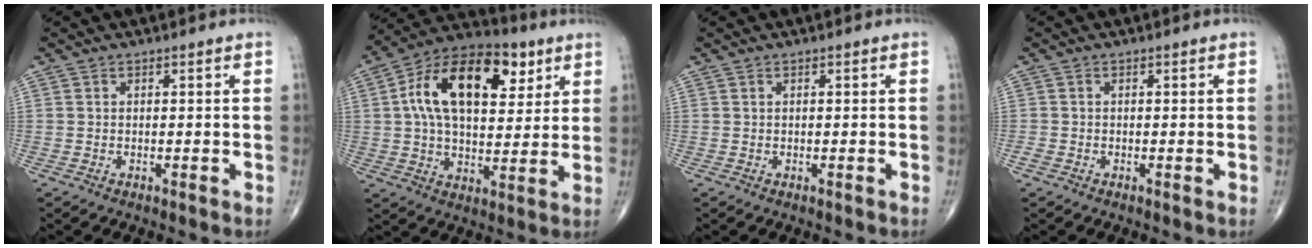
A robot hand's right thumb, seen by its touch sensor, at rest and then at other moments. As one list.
[{"total": 20.5, "force": [6.3, 11.6, 15.6], "torque": [-0.232, 0.005, 0.096]}, {"total": 0.0}, {"total": 1.1, "force": [-0.4, 0.7, 0.7], "torque": [-0.011, -0.002, -0.010]}]